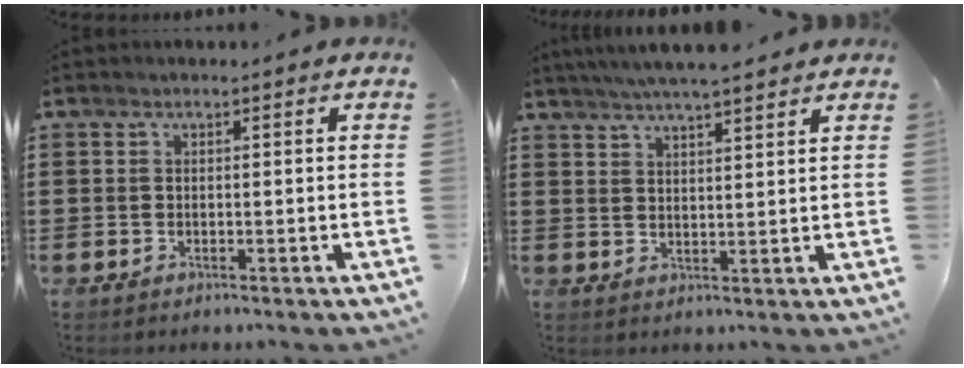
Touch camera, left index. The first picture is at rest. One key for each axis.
{"total": 4.7, "fx": 4.2, "fy": 0.1, "fz": 2.0, "tx": -0.050, "ty": -0.007, "tz": 0.076}